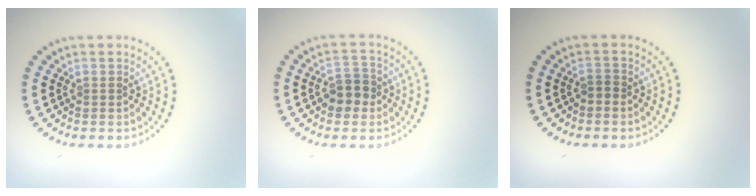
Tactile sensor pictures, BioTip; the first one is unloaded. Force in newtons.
{"total": 2.7, "press": 2.5, "slide": 0.9}
{"total": 0.8, "press": 0.7, "slide": 0.4}